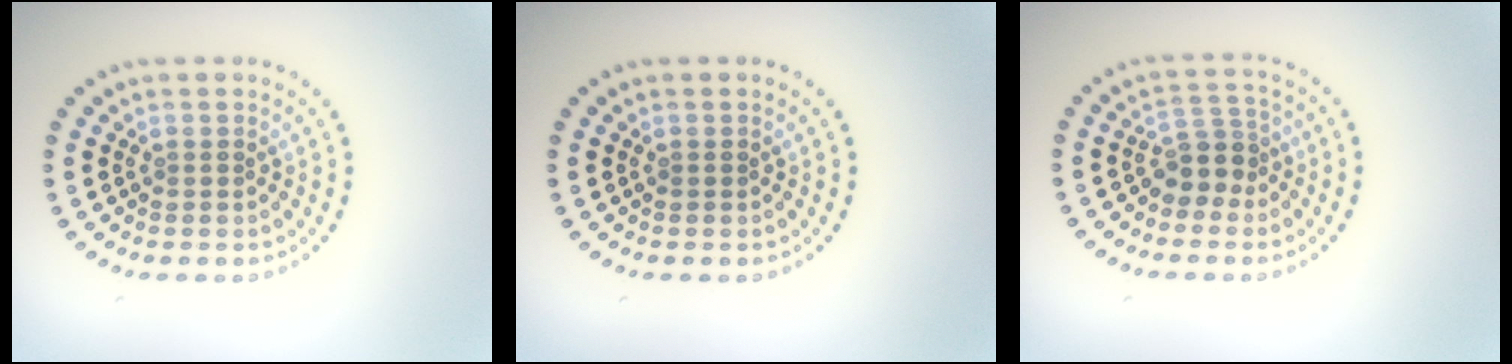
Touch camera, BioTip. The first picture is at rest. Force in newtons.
{"total": 0.0}
{"total": 2.8, "press": 2.2, "slide": 1.7}